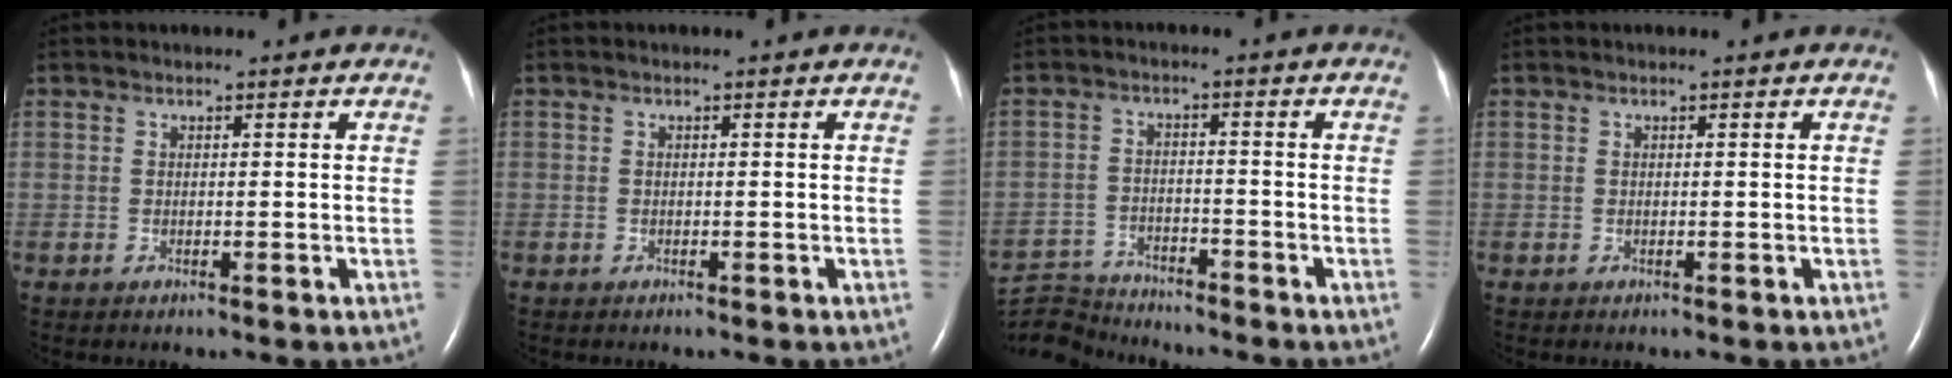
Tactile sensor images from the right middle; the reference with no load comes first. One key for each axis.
{"total": 0.0}
{"total": 8.8, "fx": -8.8, "fy": 0.8, "fz": 0.0, "tx": -0.007, "ty": 0.009, "tz": -0.163}
{"total": 0.0}